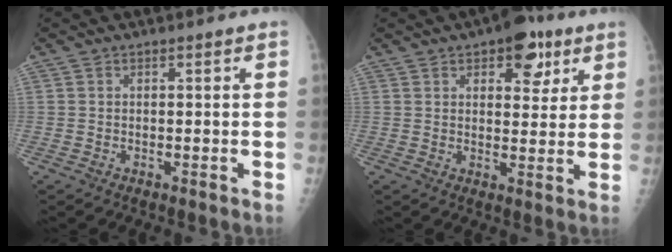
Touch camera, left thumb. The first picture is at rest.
{"total": 8.9, "force": [4.8, 4.7, 5.8], "torque": [-0.041, -0.017, 0.060]}